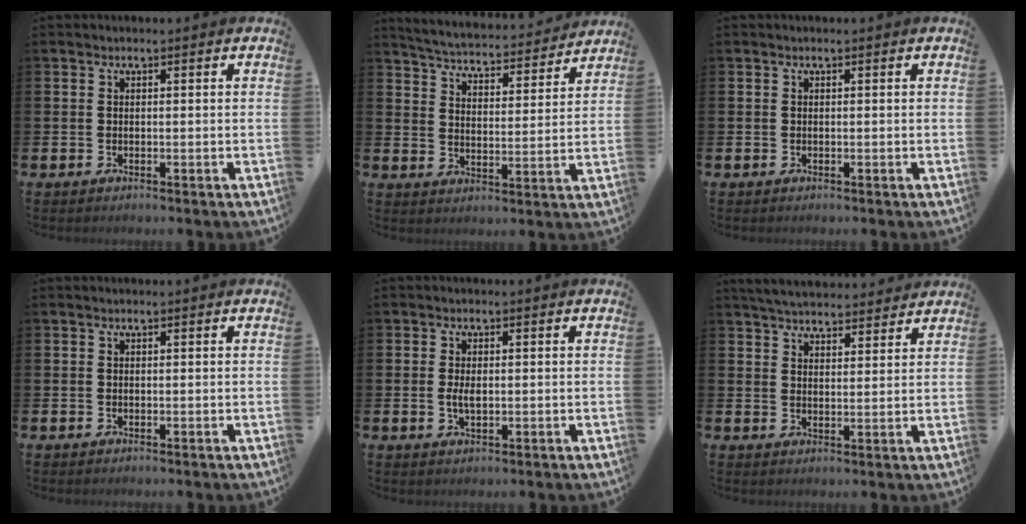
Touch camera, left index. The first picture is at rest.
{"total": 4.9, "force": [4.8, 0.6, 0.5], "torque": [-0.037, -0.041, 0.079]}
{"total": 0.0}
{"total": 0.0}
{"total": 2.1, "force": [0.0, 1.0, 1.8], "torque": [-0.021, -0.002, -0.003]}
{"total": 4.9, "force": [4.8, 0.7, 0.5], "torque": [-0.021, -0.024, 0.086]}